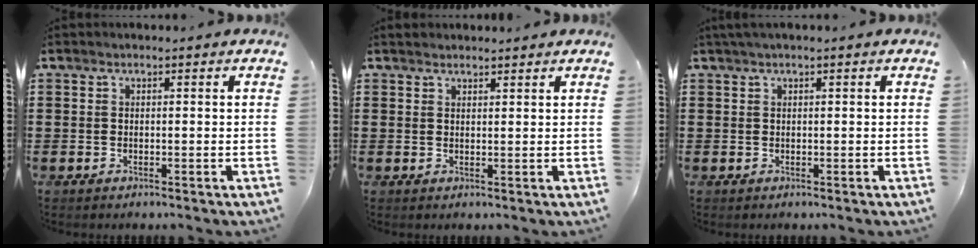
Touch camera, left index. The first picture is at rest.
{"total": 1.3, "force": [1.3, 0.2, 0.1], "torque": [-0.004, 0.000, 0.026]}
{"total": 0.8, "force": [0.3, -0.1, 0.8], "torque": [-0.012, -0.002, 0.006]}